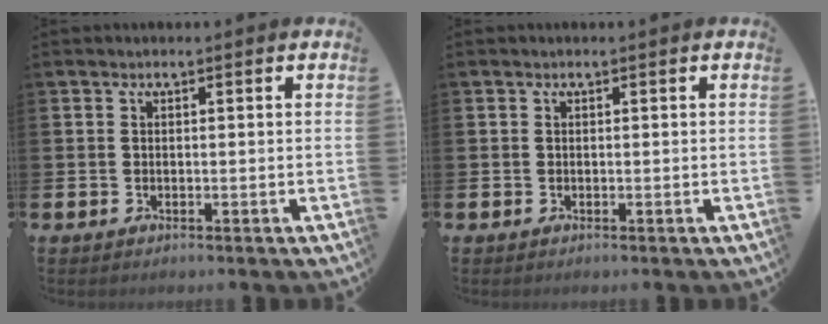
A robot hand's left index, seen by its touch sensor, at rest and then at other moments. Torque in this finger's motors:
{"motor_torque": [-0.06, -0.01, 0.00, 0.00]}